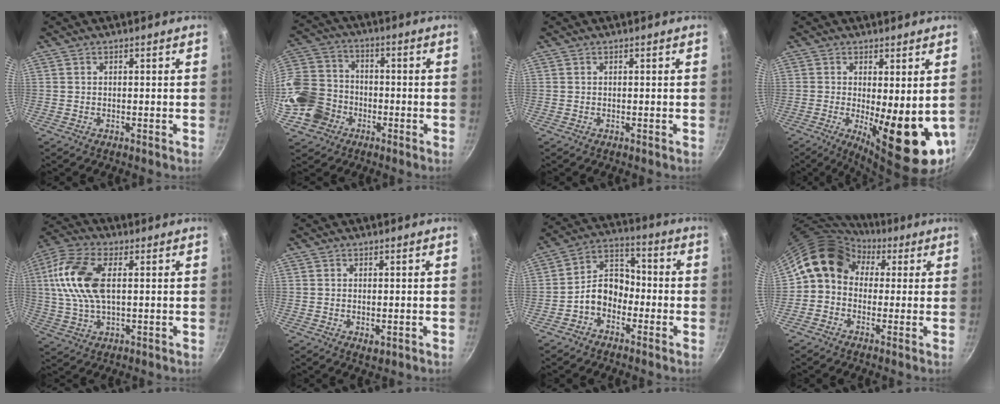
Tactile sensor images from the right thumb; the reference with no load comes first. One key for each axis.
{"total": 14.3, "fx": -4.5, "fy": 12.1, "fz": 6.0, "tx": -0.112, "ty": 0.044, "tz": -0.094}
{"total": 0.0}
{"total": 14.7, "fx": -1.8, "fy": 5.0, "fz": 13.7, "tx": -0.165, "ty": -0.023, "tz": -0.011}
{"total": 14.2, "fx": 2.3, "fy": 7.6, "fz": 11.8, "tx": -0.232, "ty": 0.013, "tz": 0.031}
{"total": 2.1, "fx": -0.3, "fy": 1.2, "fz": 1.7, "tx": -0.025, "ty": -0.006, "tz": -0.003}
{"total": 8.7, "fx": -3.0, "fy": 6.5, "fz": 4.9, "tx": -0.044, "ty": 0.047, "tz": -0.072}
{"total": 11.1, "fx": 2.7, "fy": 8.9, "fz": 6.0, "tx": -0.082, "ty": 0.027, "tz": 0.019}